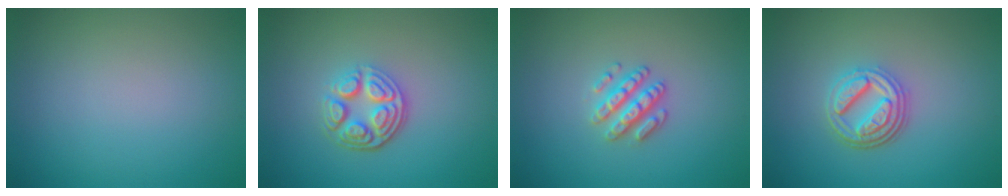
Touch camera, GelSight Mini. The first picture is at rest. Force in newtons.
{"total": 4.3, "press": 3.3, "slide": 2.7}
{"total": 2.8, "press": 2.6, "slide": 0.9}
{"total": 4.2, "press": 3.3, "slide": 2.6}